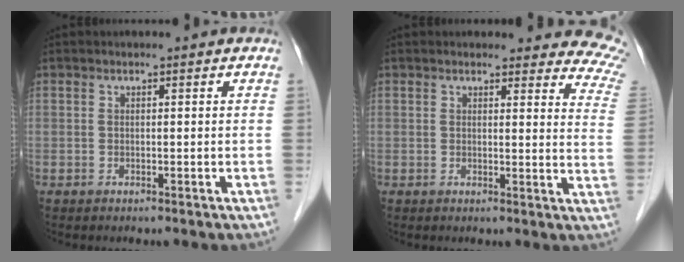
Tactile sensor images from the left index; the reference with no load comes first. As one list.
[{"total": 13.0, "force": [12.2, 3.5, 2.8], "torque": [0.018, -0.064, 0.088]}]